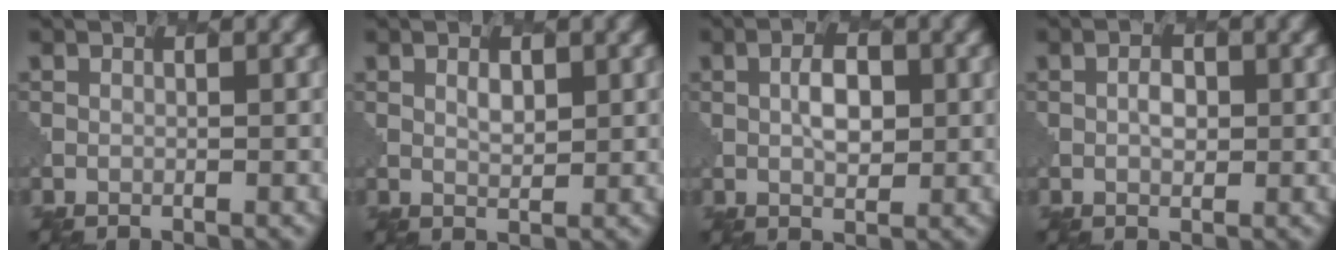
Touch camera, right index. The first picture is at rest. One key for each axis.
{"total": 1.2, "fx": 0.8, "fy": 0.6, "fz": 0.8, "tx": -0.016, "ty": -0.002, "tz": 0.016}
{"total": 2.8, "fx": 0.5, "fy": 1.5, "fz": 2.3, "tx": -0.043, "ty": 0.002, "tz": 0.007}
{"total": 1.5, "fx": 0.1, "fy": 1.0, "fz": 1.1, "tx": -0.018, "ty": 0.004, "tz": 0.000}